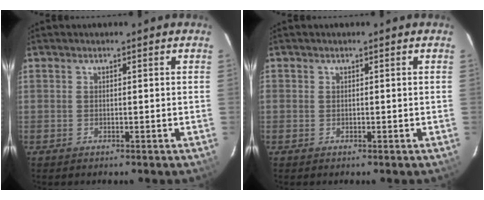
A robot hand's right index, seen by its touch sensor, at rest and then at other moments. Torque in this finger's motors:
{"motor_torque": [0.68, 0.23, 0.02, 0.05]}